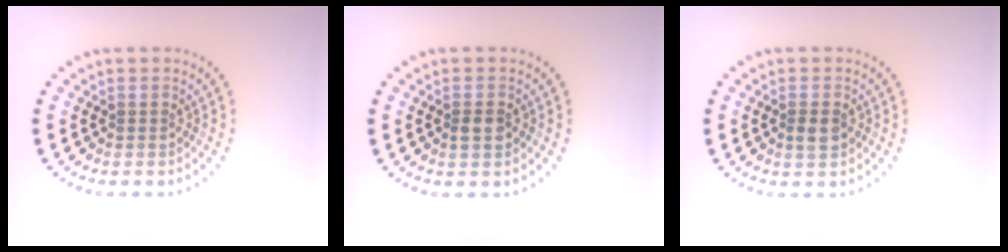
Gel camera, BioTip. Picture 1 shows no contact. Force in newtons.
{"total": 1.6, "press": 1.5, "slide": 0.3}
{"total": 1.7, "press": 1.7, "slide": 0.1}